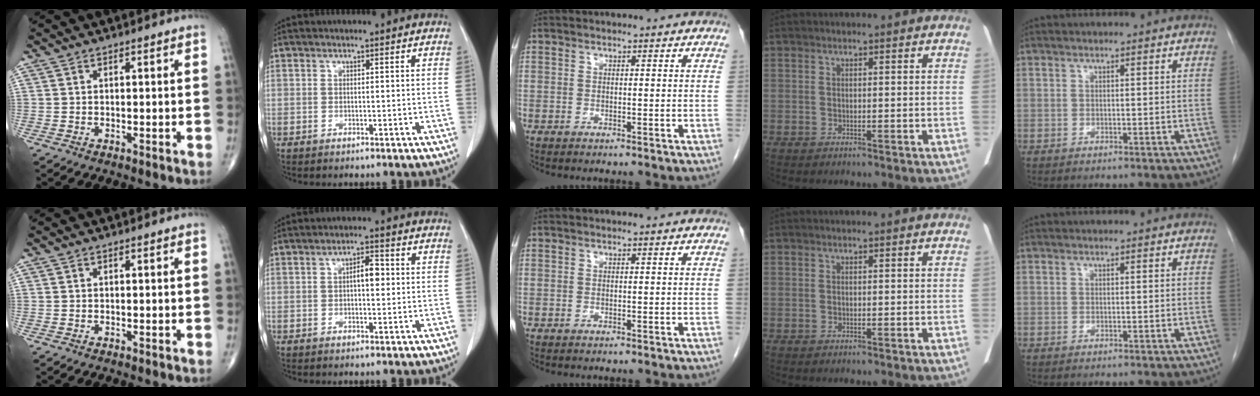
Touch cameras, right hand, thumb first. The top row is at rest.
{"index": {"total": 3.2, "force": [0.2, 1.2, 3.0], "torque": [-0.049, 0.007, 0.001]}}